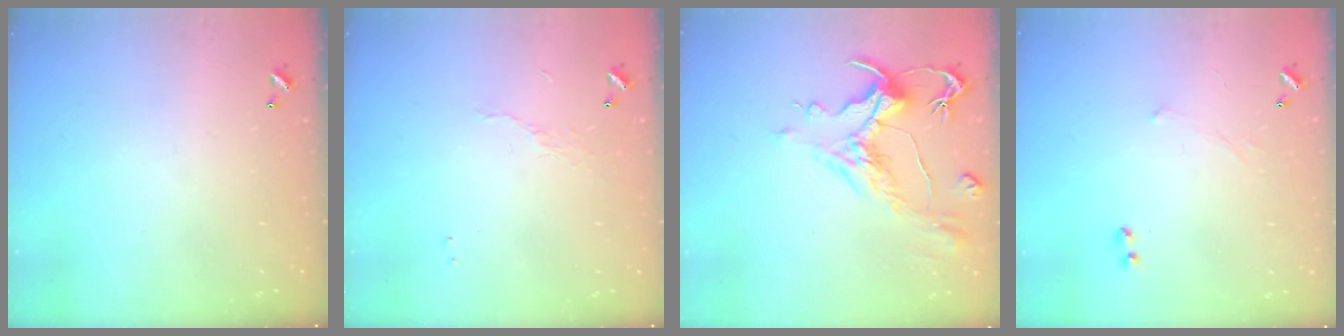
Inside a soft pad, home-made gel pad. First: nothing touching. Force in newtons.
{"total": 4.3, "press": 4.3, "slide": 0.5}
{"total": 1.6, "press": 0.7, "slide": 1.4}
{"total": 1.7, "press": 1.7, "slide": 0.4}